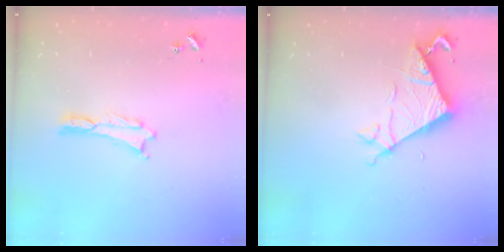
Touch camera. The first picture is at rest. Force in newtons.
{"total": 6.7, "press": 6.7, "slide": 0.6}